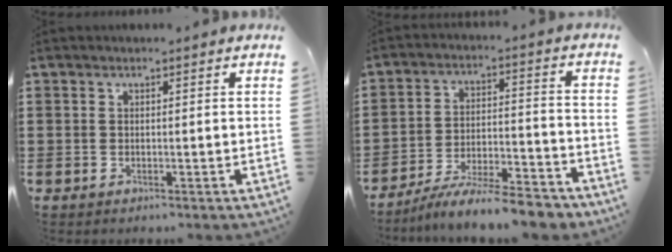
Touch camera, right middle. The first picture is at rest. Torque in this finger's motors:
{"motor_torque": [2.14, 0.00, 0.40, 0.17]}